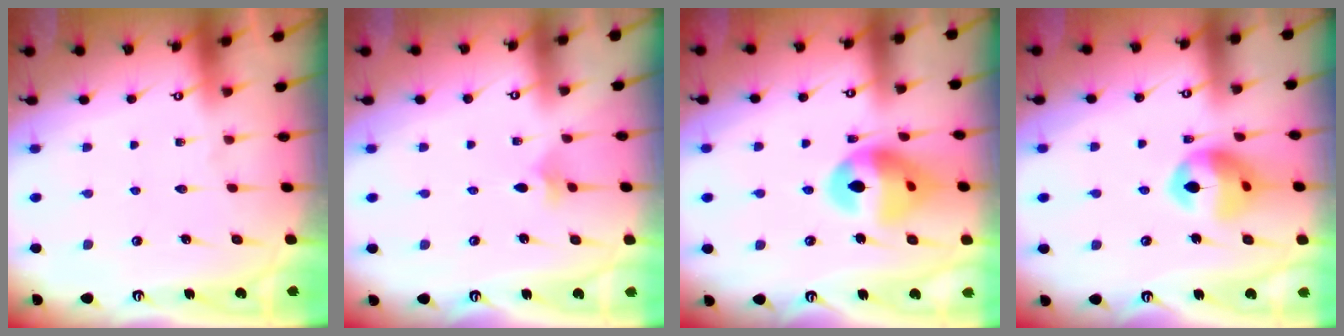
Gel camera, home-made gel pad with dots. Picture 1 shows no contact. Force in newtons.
{"total": 2.5, "press": 2.4, "slide": 0.6}
{"total": 15.0, "press": 14.9, "slide": 1.9}
{"total": 12.6, "press": 12.6, "slide": 1.2}